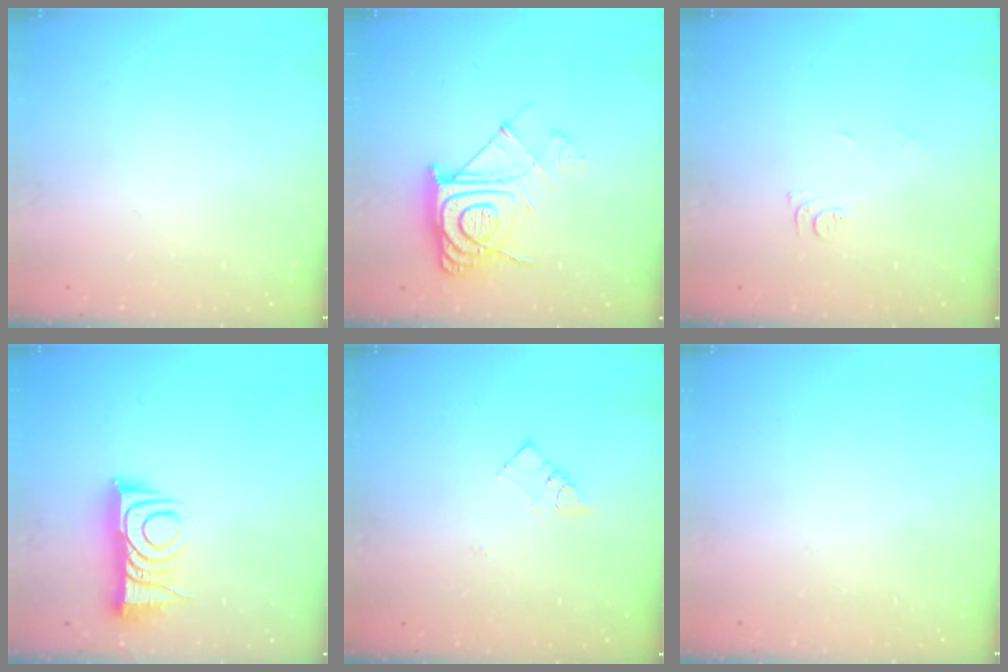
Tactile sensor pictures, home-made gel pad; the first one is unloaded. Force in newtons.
{"total": 13.0, "press": 13.0, "slide": 0.8}
{"total": 5.7, "press": 5.7, "slide": 0.6}
{"total": 10.9, "press": 10.9, "slide": 0.2}
{"total": 5.4, "press": 5.4, "slide": 0.1}
{"total": 1.7, "press": 1.7, "slide": 0.1}